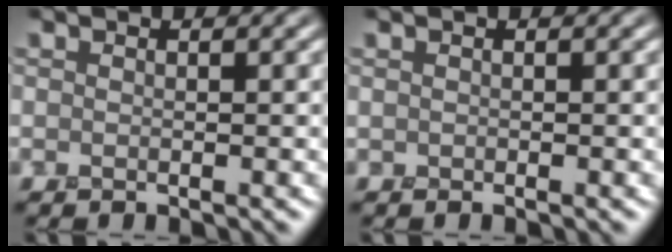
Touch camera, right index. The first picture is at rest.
{"total": 0.0}